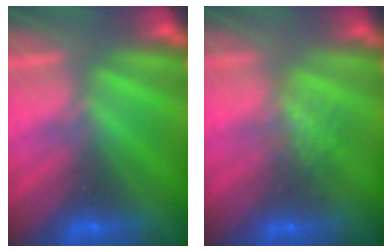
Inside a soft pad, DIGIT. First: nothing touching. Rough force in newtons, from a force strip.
{"total": 2.7}